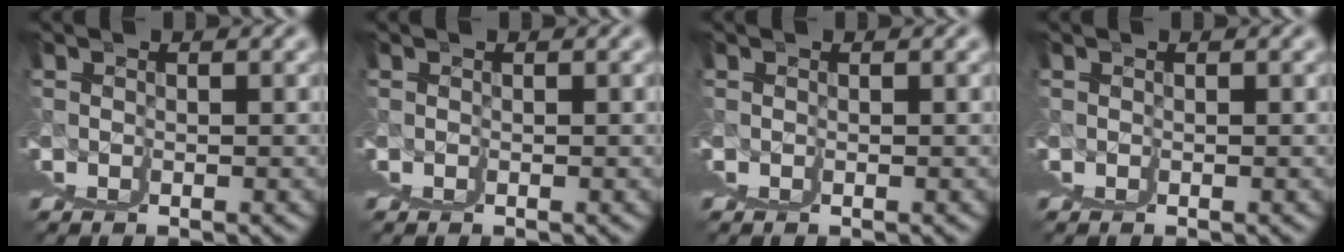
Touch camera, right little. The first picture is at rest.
{"total": 0.0}
{"total": 0.0}
{"total": 0.0}